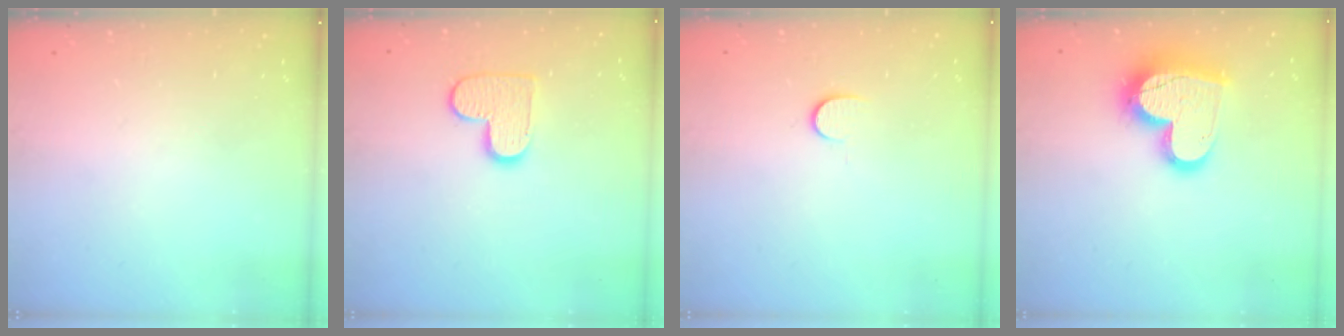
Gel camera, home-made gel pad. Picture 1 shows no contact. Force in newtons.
{"total": 9.8, "press": 9.8, "slide": 0.6}
{"total": 5.7, "press": 5.6, "slide": 0.7}
{"total": 17.9, "press": 17.9, "slide": 1.5}